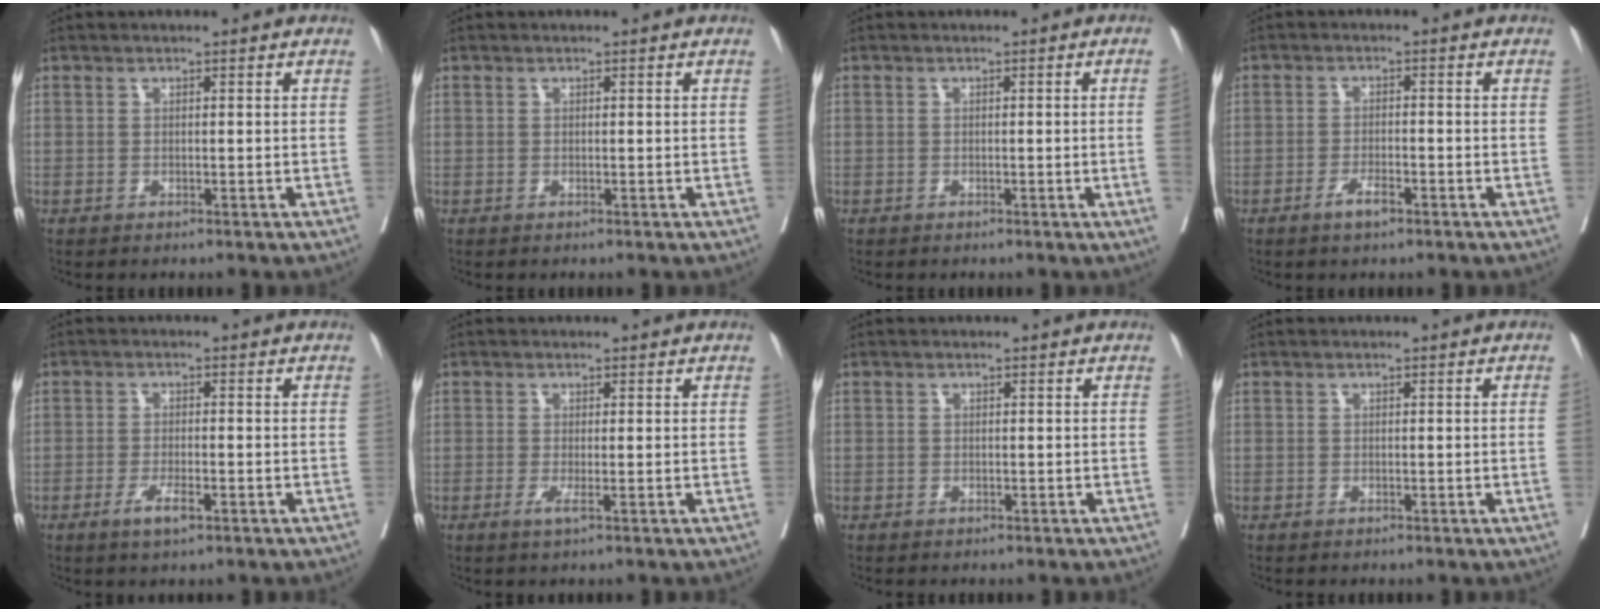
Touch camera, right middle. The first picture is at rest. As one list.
[{"total": 0.0}, {"total": 1.4, "force": [-0.3, -0.4, 1.3], "torque": [-0.016, -0.001, -0.006]}, {"total": 2.0, "force": [-1.4, 0.4, 1.4], "torque": [-0.030, -0.001, -0.023]}, {"total": 3.2, "force": [-1.7, 0.6, 2.7], "torque": [-0.055, -0.005, -0.029]}, {"total": 1.5, "force": [-0.5, -0.2, 1.4], "torque": [-0.031, -0.007, -0.010]}, {"total": 0.6, "force": [-0.2, 0.5, -0.1], "torque": [0.005, 0.007, -0.007]}, {"total": 0.0}]